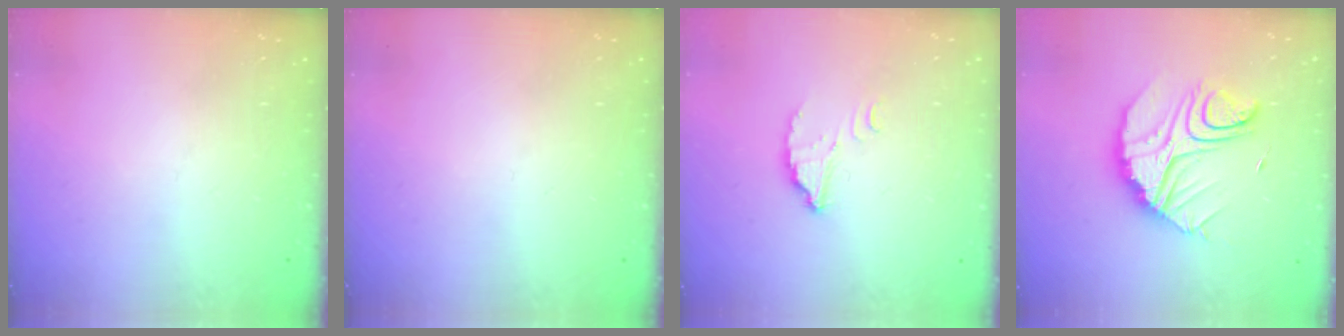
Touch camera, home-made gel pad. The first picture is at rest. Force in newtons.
{"total": 0.0}
{"total": 2.6, "press": 2.6, "slide": 0.2}
{"total": 13.3, "press": 13.3, "slide": 0.9}